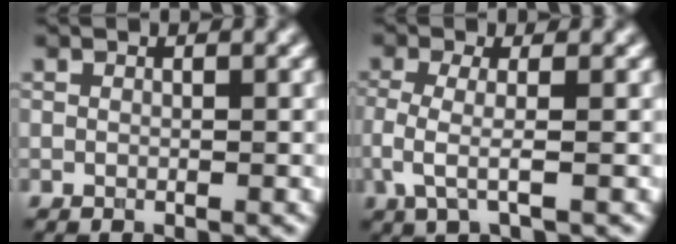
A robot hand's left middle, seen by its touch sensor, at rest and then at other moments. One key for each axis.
{"total": 2.9, "fx": -0.7, "fy": 0.7, "fz": 2.7, "tx": -0.064, "ty": -0.008, "tz": -0.017}